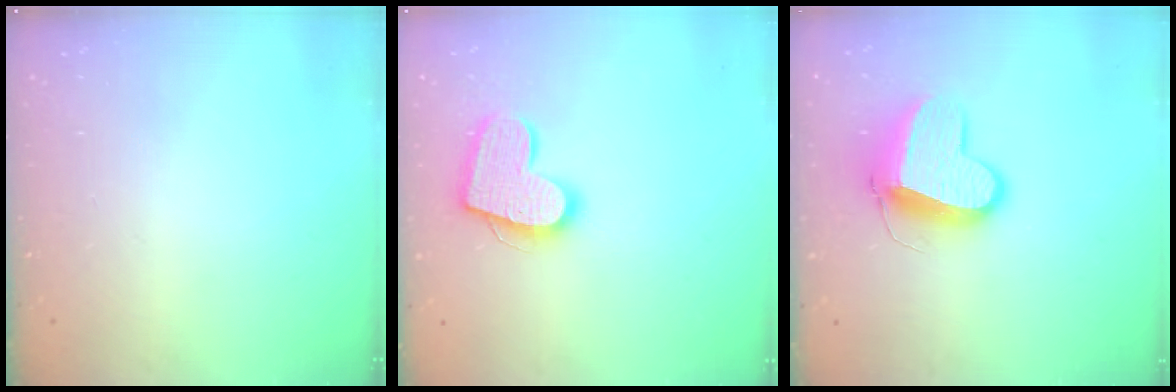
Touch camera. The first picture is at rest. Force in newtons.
{"total": 14.9, "press": 14.9, "slide": 1.0}
{"total": 13.4, "press": 13.3, "slide": 1.3}